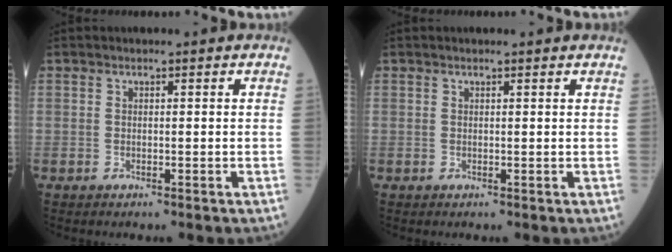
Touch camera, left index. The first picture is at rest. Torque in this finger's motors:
{"motor_torque": [-0.06, 0.33, 0.00, -0.01]}